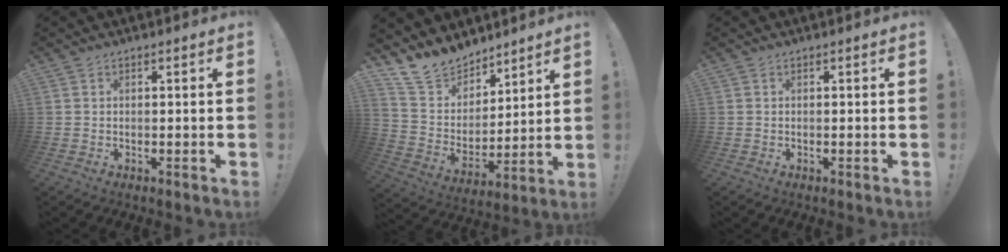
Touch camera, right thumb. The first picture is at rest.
{"total": 13.6, "force": [11.6, 6.8, 2.1], "torque": [-0.058, -0.093, 0.222]}
{"total": 0.0}